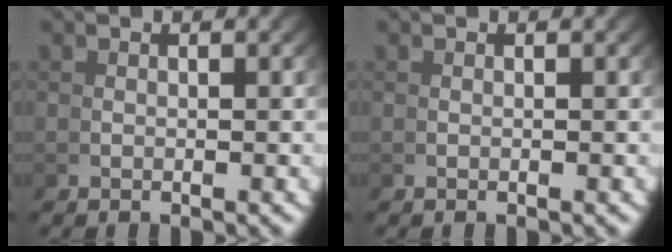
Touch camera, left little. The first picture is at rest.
{"total": 0.0}